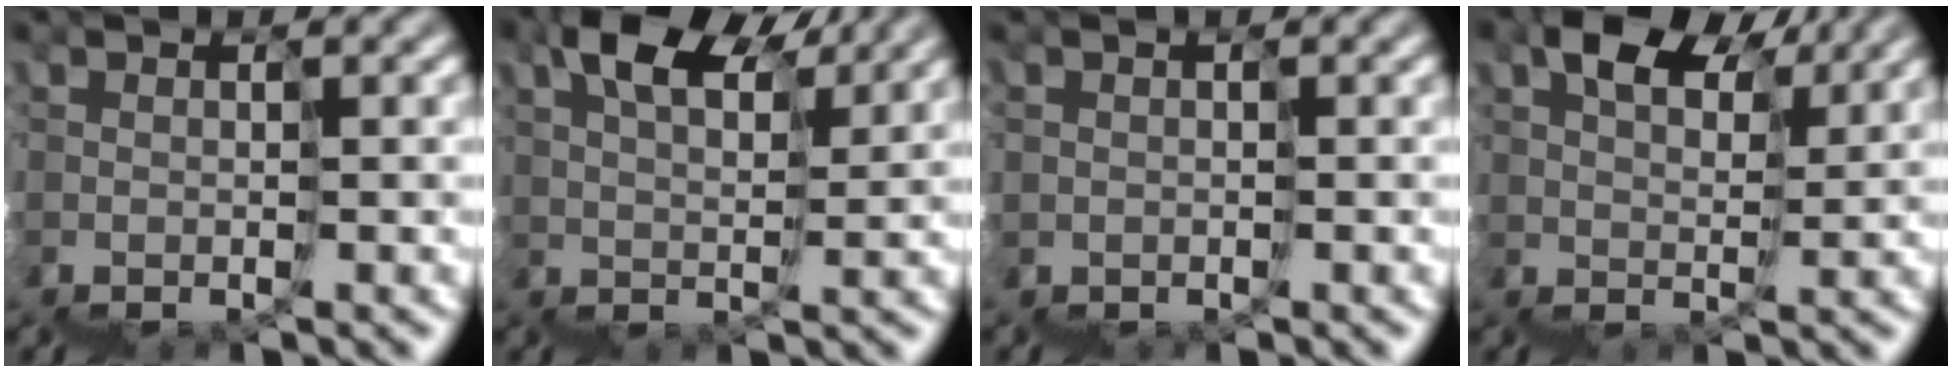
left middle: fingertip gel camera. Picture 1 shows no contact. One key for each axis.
{"total": 6.0, "fx": 5.6, "fy": 1.3, "fz": 1.7, "tx": -0.021, "ty": 0.052, "tz": 0.077}
{"total": 1.6, "fx": -0.1, "fy": 1.5, "fz": 0.5, "tx": -0.011, "ty": -0.005, "tz": -0.001}
{"total": 5.6, "fx": 5.2, "fy": 1.8, "fz": 1.2, "tx": -0.017, "ty": 0.043, "tz": 0.075}